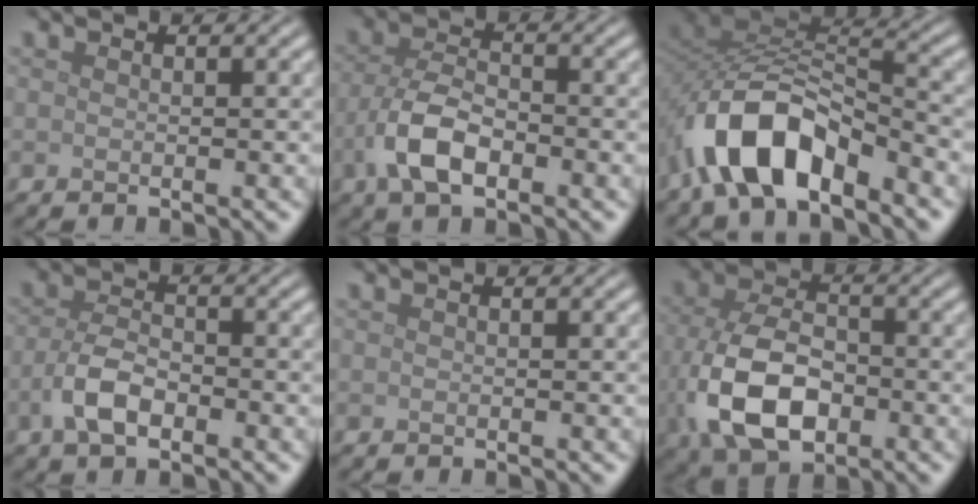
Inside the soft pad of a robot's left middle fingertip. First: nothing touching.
{"total": 5.2, "force": [-2.1, 2.6, 4.0], "torque": [-0.080, 0.002, -0.048]}
{"total": 9.0, "force": [-5.2, 4.2, 6.0], "torque": [-0.112, 0.007, -0.103]}
{"total": 3.8, "force": [-1.6, 1.9, 2.9], "torque": [-0.059, 0.001, -0.037]}
{"total": 0.0}
{"total": 8.7, "force": [-2.4, 5.3, 6.5], "torque": [-0.149, -0.012, -0.048]}